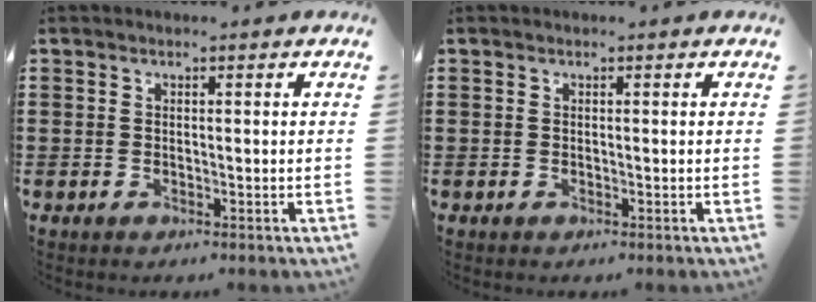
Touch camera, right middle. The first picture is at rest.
{"total": 0.0}